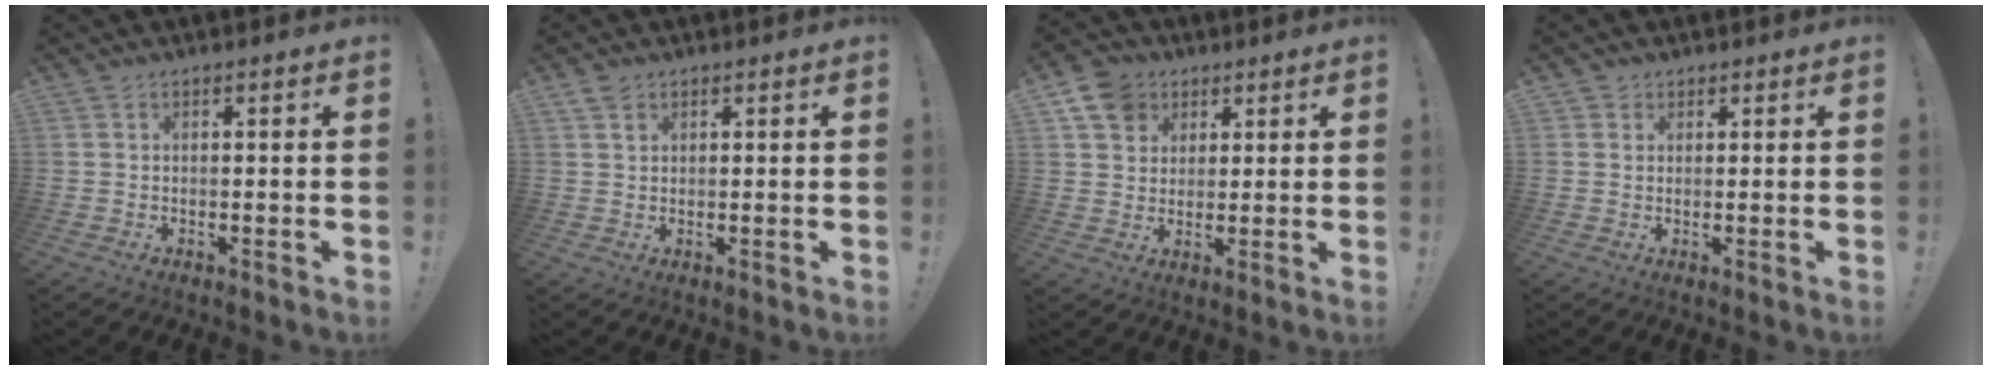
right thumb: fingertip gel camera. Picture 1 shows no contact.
{"total": 2.0, "force": [1.4, 1.3, 0.8], "torque": [-0.004, -0.006, 0.024]}
{"total": 9.1, "force": [4.6, 7.3, 2.9], "torque": [-0.049, -0.020, 0.093]}
{"total": 1.8, "force": [1.0, 1.4, 0.2], "torque": [-0.006, -0.001, 0.019]}